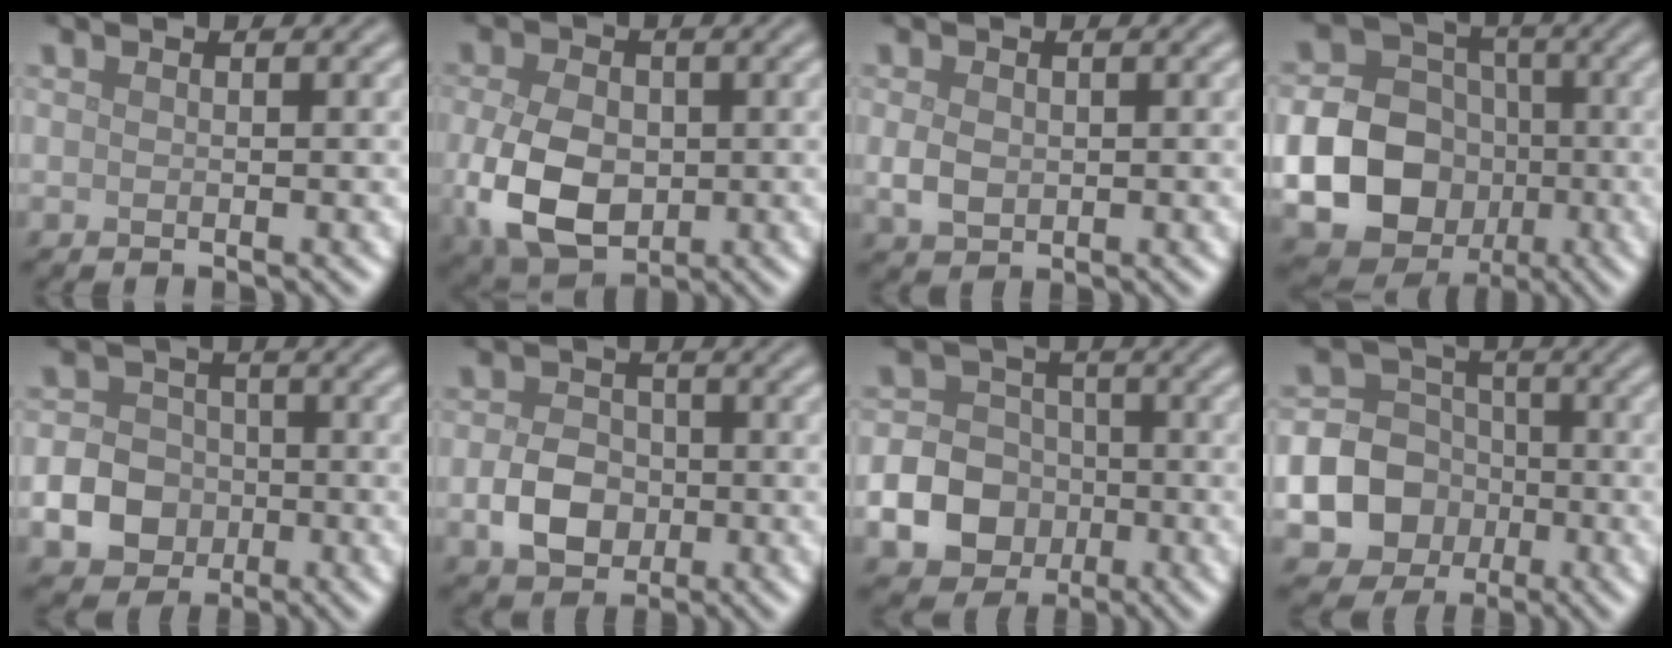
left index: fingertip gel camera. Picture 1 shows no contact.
{"total": 7.5, "force": [-1.1, 5.2, 5.3], "torque": [-0.121, -0.014, -0.018]}
{"total": 2.2, "force": [0.0, 1.7, 1.4], "torque": [-0.030, -0.002, -0.001]}
{"total": 18.5, "force": [-4.4, 17.0, 5.9], "torque": [-0.152, -0.044, -0.090]}
{"total": 5.8, "force": [-1.7, 5.1, 2.2], "torque": [-0.030, -0.002, -0.053]}
{"total": 4.1, "force": [-1.0, 3.2, 2.4], "torque": [-0.042, 0.001, -0.022]}
{"total": 10.5, "force": [-3.3, 9.4, 3.2], "torque": [-0.073, -0.027, -0.075]}
{"total": 14.5, "force": [-4.6, 13.4, 3.3], "torque": [-0.106, -0.041, -0.097]}